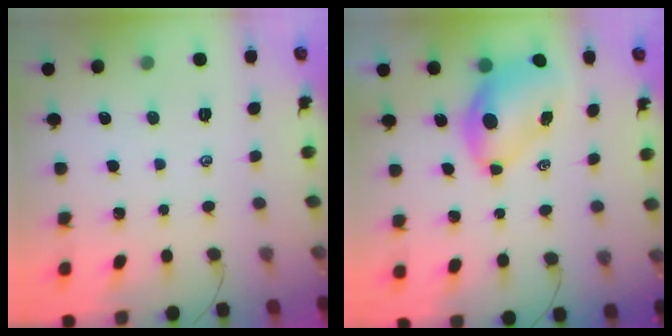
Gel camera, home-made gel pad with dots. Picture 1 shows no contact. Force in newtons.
{"total": 7.4, "press": 7.4, "slide": 1.0}